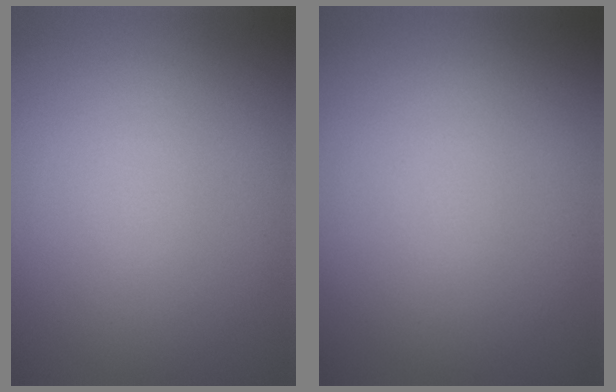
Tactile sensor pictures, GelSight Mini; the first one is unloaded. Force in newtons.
{"total": 0.0}